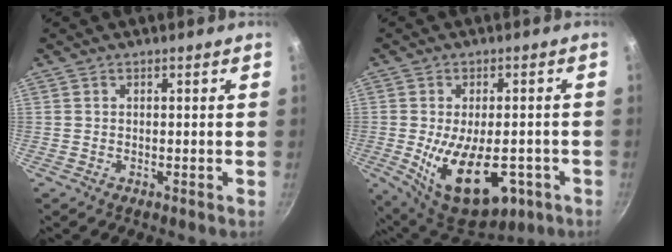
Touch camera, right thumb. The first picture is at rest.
{"total": 16.9, "force": [-5.0, 8.6, 13.6], "torque": [-0.180, -0.006, -0.057]}